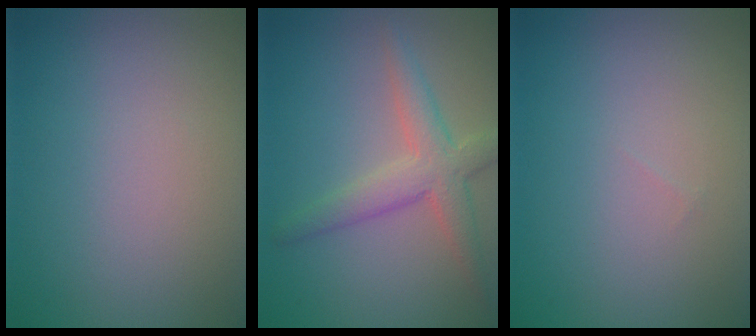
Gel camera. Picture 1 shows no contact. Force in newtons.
{"total": 3.8, "press": 3.8, "slide": 0.2}
{"total": 0.0}